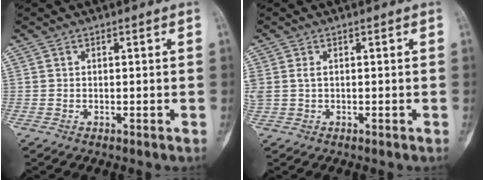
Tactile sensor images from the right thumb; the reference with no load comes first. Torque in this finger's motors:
{"motor_torque": [0.24, 0.26, 0.61, 0.07, 0.05]}